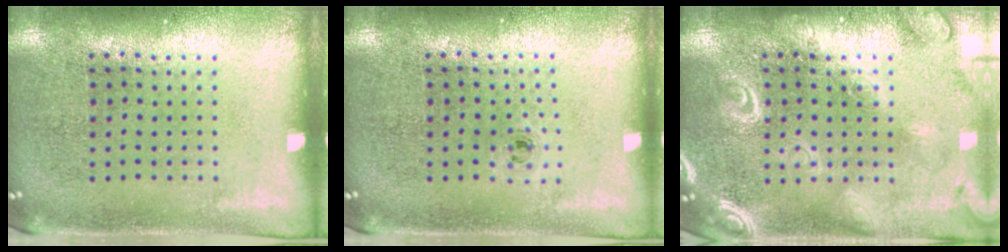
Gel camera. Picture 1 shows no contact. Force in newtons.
{"total": 0.6, "press": 0.3, "slide": 0.5}
{"total": 3.8, "press": 3.8, "slide": 0.5}